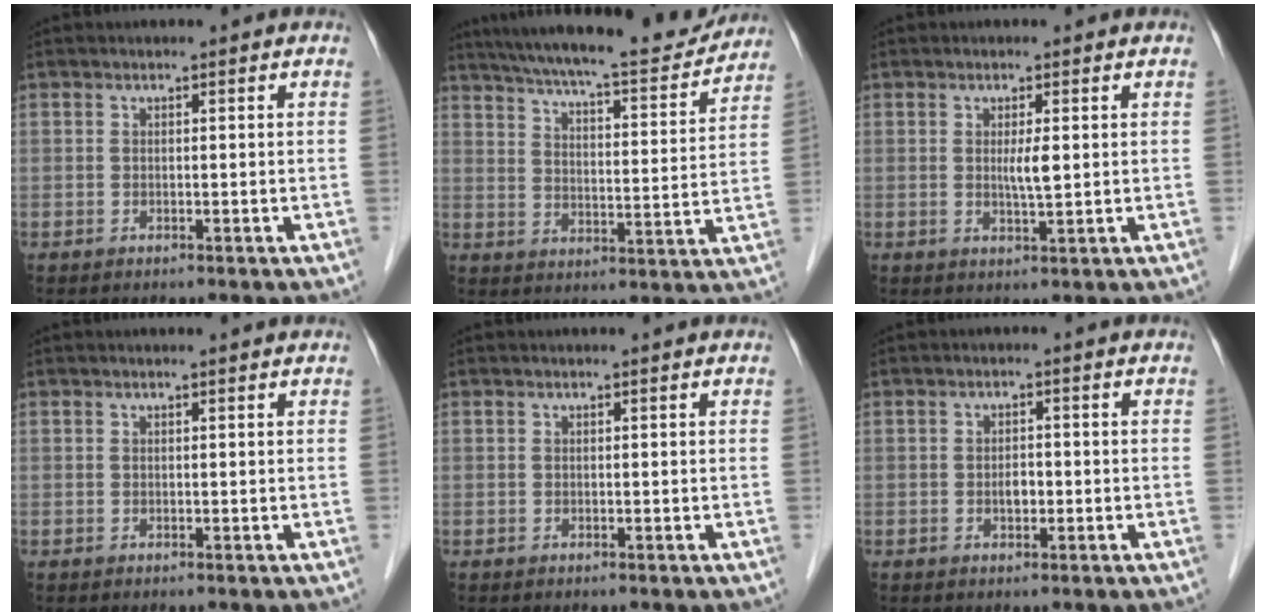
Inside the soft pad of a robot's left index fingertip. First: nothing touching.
{"total": 20.6, "force": [18.8, 2.3, 8.2], "torque": [-0.137, -0.013, 0.259]}
{"total": 2.5, "force": [0.4, 0.2, 2.4], "torque": [-0.046, -0.003, 0.008]}
{"total": 1.2, "force": [1.1, -0.1, 0.4], "torque": [-0.012, 0.005, 0.014]}
{"total": 0.6, "force": [0.5, 0.0, 0.2], "torque": [-0.006, 0.001, 0.007]}
{"total": 1.8, "force": [-0.4, 1.0, 1.4], "torque": [-0.023, 0.003, -0.006]}